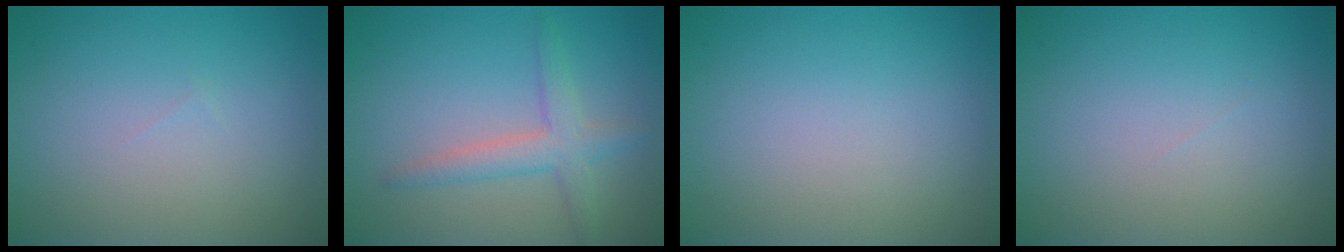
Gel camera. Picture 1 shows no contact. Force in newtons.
{"total": 3.0, "press": 3.0, "slide": 0.1}
{"total": 0.0}
{"total": 0.0}